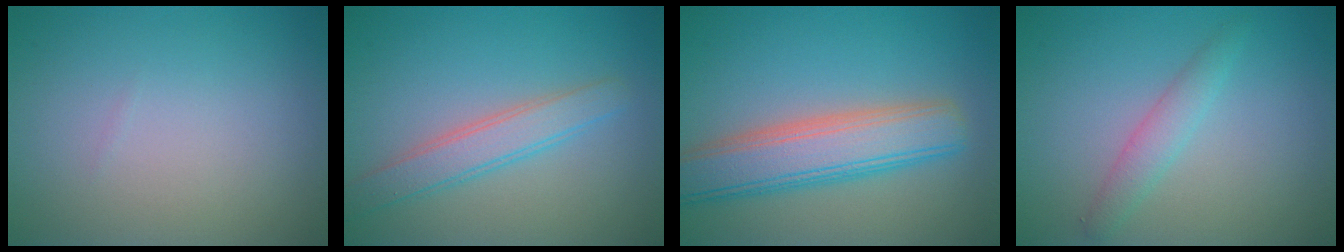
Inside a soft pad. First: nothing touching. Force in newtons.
{"total": 3.0, "press": 3.0, "slide": 0.1}
{"total": 6.4, "press": 6.4, "slide": 0.4}
{"total": 2.0, "press": 2.0, "slide": 0.1}